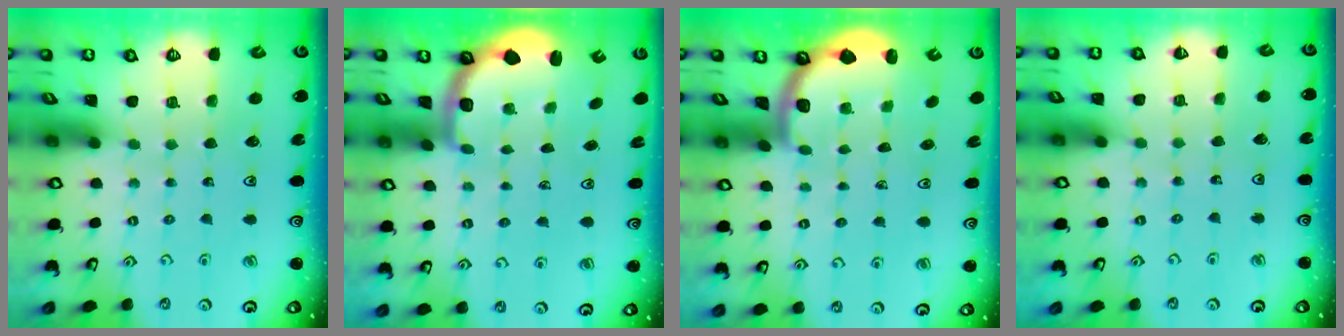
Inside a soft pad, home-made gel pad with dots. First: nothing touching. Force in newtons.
{"total": 2.3, "press": 2.0, "slide": 1.2}
{"total": 1.8, "press": 1.8, "slide": 0.1}
{"total": 1.7, "press": 1.7, "slide": 0.1}